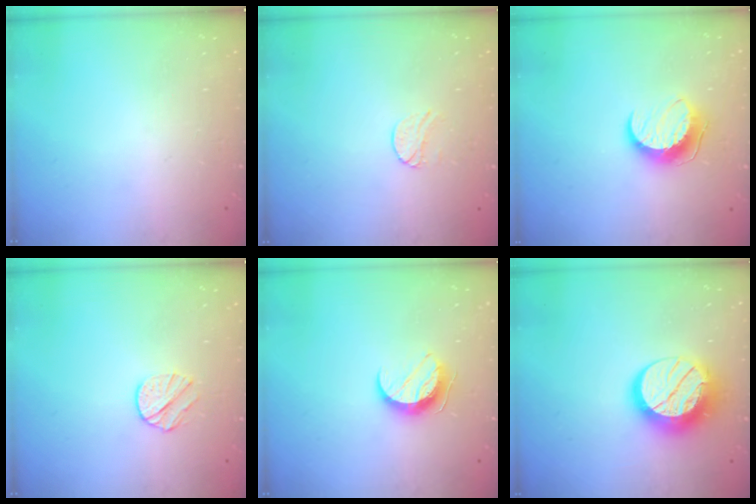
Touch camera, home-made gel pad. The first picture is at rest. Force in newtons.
{"total": 6.0, "press": 5.9, "slide": 0.6}
{"total": 10.2, "press": 10.1, "slide": 0.5}
{"total": 6.8, "press": 6.8, "slide": 0.6}
{"total": 8.6, "press": 8.6, "slide": 0.7}
{"total": 15.4, "press": 15.3, "slide": 1.0}